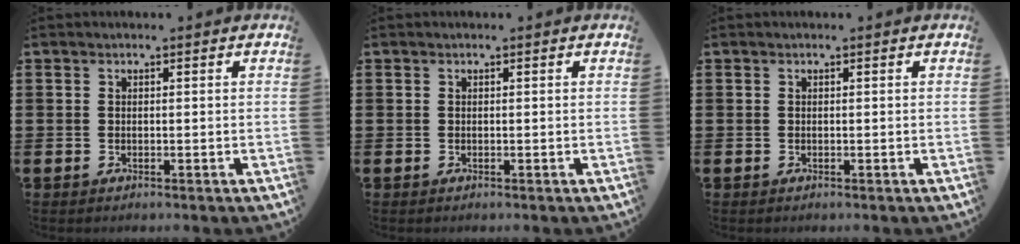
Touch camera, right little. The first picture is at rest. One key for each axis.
{"total": 0.0}
{"total": 0.0}